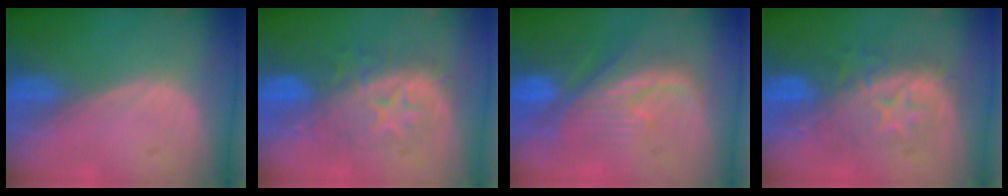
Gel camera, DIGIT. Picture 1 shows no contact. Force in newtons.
{"total": 8.3, "press": 8.3, "slide": 0.8}
{"total": 10.2, "press": 8.9, "slide": 5.0}
{"total": 8.3, "press": 8.3, "slide": 0.8}